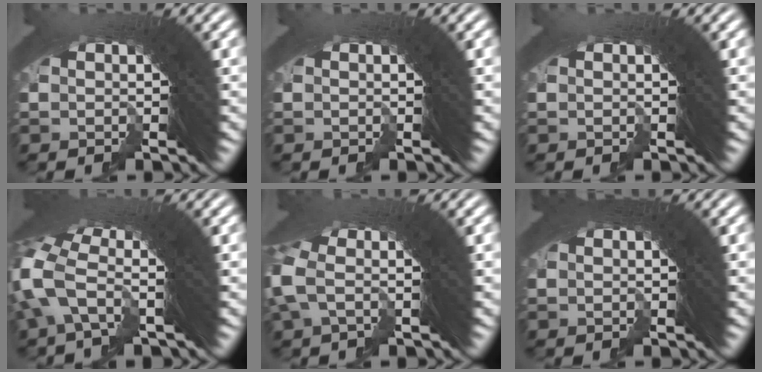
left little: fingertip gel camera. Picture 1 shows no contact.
{"total": 0.0}
{"total": 0.0}
{"total": 2.5, "force": [-0.6, 0.7, 2.4], "torque": [-0.067, -0.012, -0.003]}
{"total": 1.7, "force": [-0.2, 0.2, 1.7], "torque": [-0.038, 0.010, -0.008]}
{"total": 0.8, "force": [-0.1, 0.6, 0.4], "torque": [-0.017, -0.014, 0.003]}